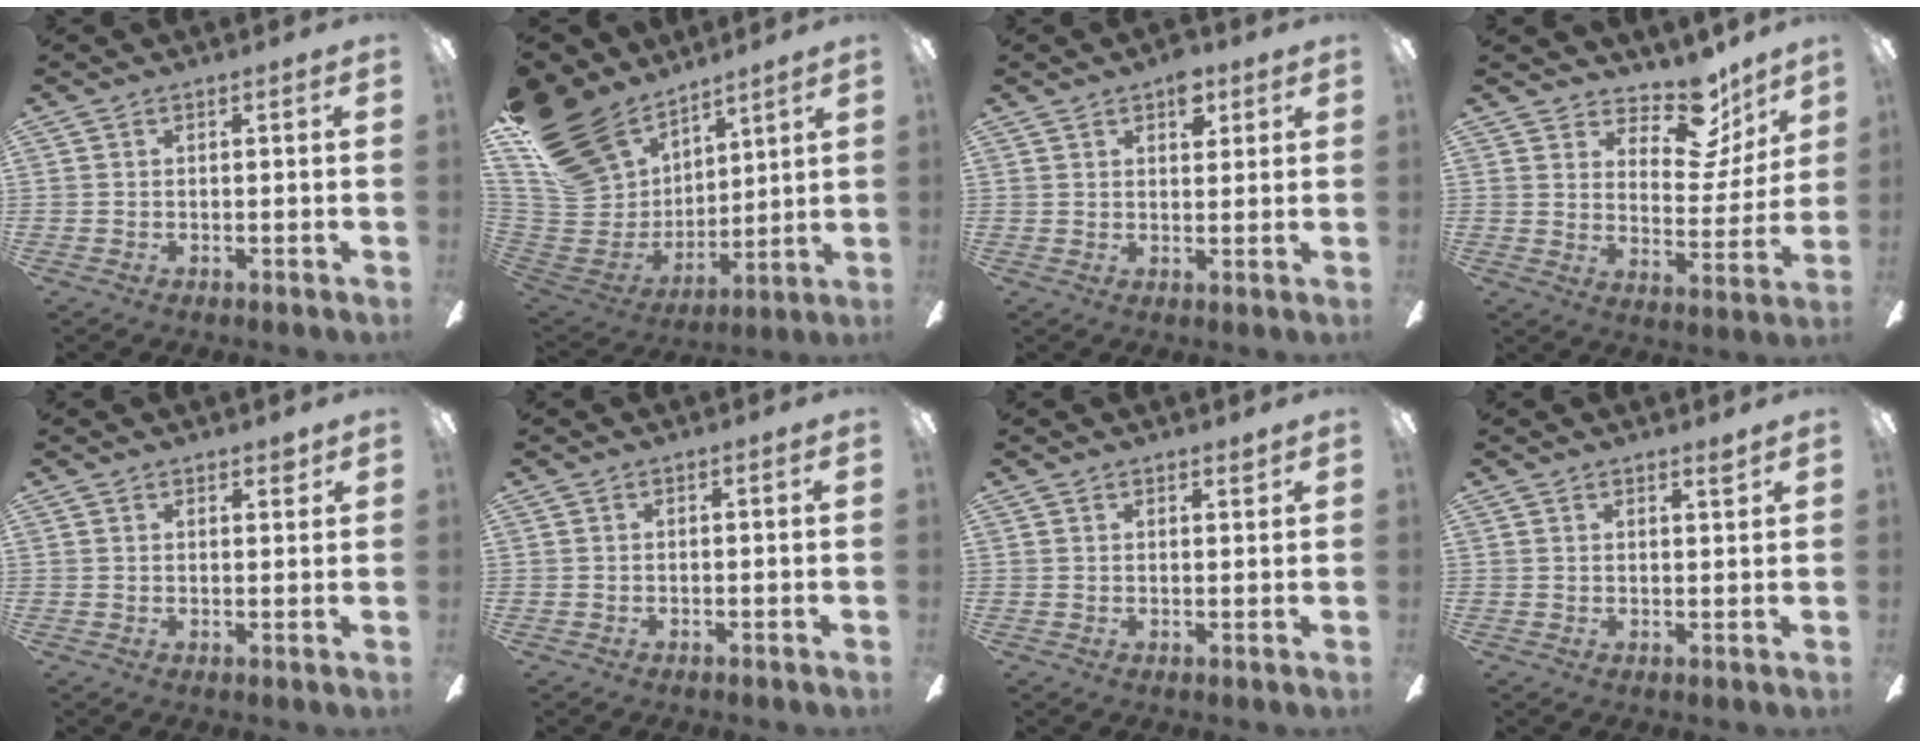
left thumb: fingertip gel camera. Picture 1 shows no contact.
{"total": 23.4, "force": [15.3, 14.5, 10.2], "torque": [-0.233, -0.083, 0.306]}
{"total": 6.0, "force": [3.6, 3.3, 3.5], "torque": [-0.028, -0.014, 0.057]}
{"total": 13.6, "force": [10.2, 6.4, 6.2], "torque": [-0.085, -0.073, 0.180]}
{"total": 2.5, "force": [2.1, 1.0, 0.8], "torque": [-0.001, -0.009, 0.036]}
{"total": 0.0}
{"total": 2.0, "force": [1.8, 0.6, 0.5], "torque": [-0.002, -0.007, 0.032]}
{"total": 2.4, "force": [2.2, 0.2, 0.9], "torque": [-0.004, -0.013, 0.036]}